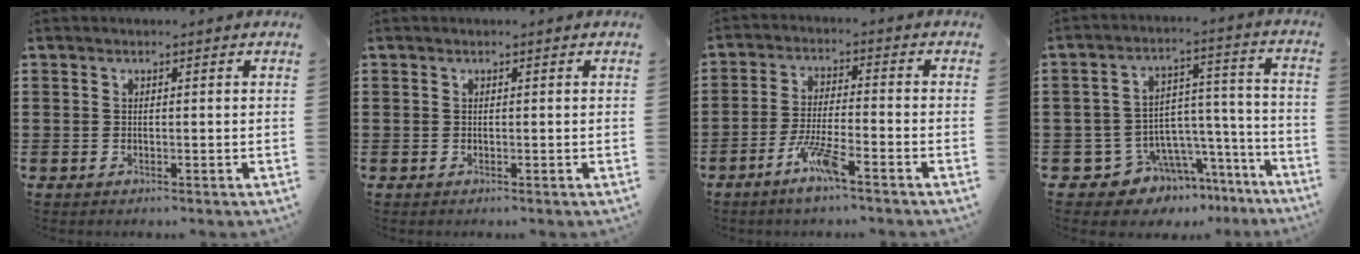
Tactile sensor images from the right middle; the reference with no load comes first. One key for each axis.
{"total": 0.0}
{"total": 6.4, "fx": -4.0, "fy": 0.7, "fz": 4.9, "tx": -0.105, "ty": -0.008, "tz": -0.075}
{"total": 8.2, "fx": -6.5, "fy": 4.8, "fz": 1.1, "tx": -0.036, "ty": 0.014, "tz": -0.118}